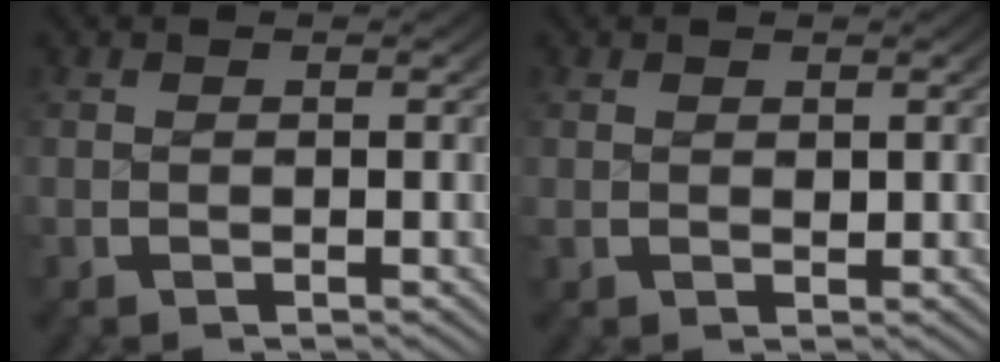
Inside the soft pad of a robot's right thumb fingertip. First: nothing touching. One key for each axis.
{"total": 0.7, "fx": 0.5, "fy": 0.4, "fz": 0.3, "tx": -0.003, "ty": -0.003, "tz": 0.014}